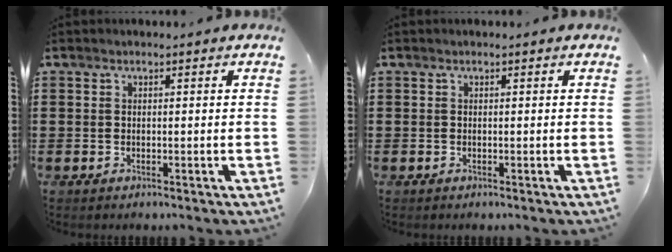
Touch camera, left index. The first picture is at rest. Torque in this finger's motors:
{"motor_torque": [-0.04, 0.04, 0.00, -0.01]}